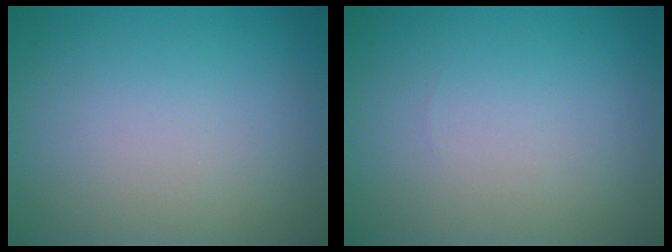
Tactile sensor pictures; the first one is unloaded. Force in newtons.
{"total": 0.0}